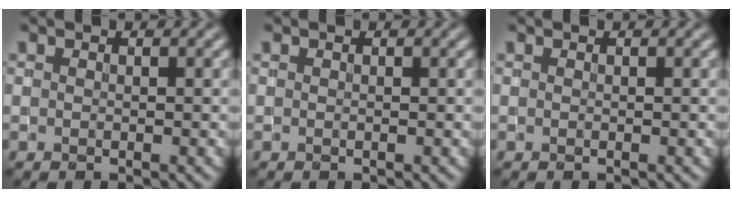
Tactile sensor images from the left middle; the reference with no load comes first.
{"total": 0.0}
{"total": 0.0}